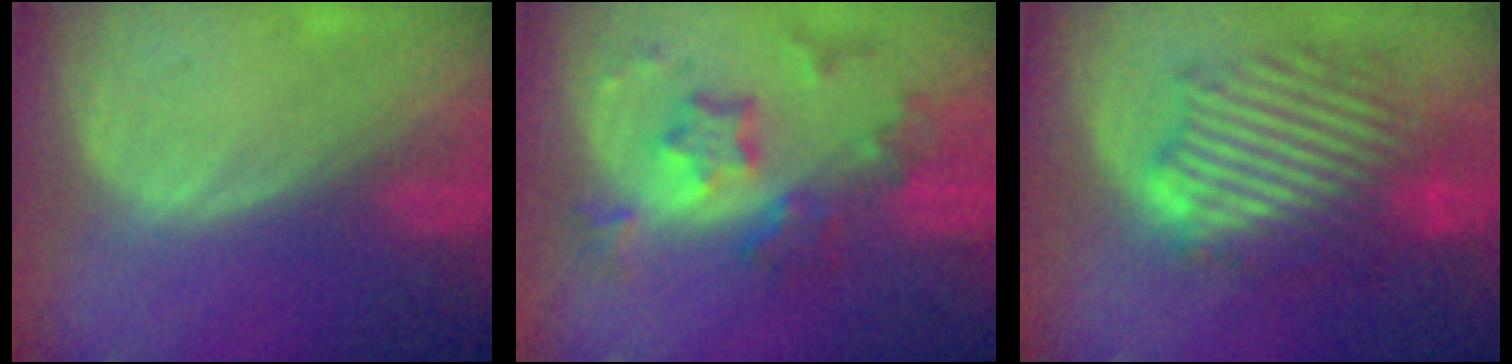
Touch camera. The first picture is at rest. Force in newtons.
{"total": 8.4, "press": 7.4, "slide": 4.0}
{"total": 10.7, "press": 10.7, "slide": 0.5}